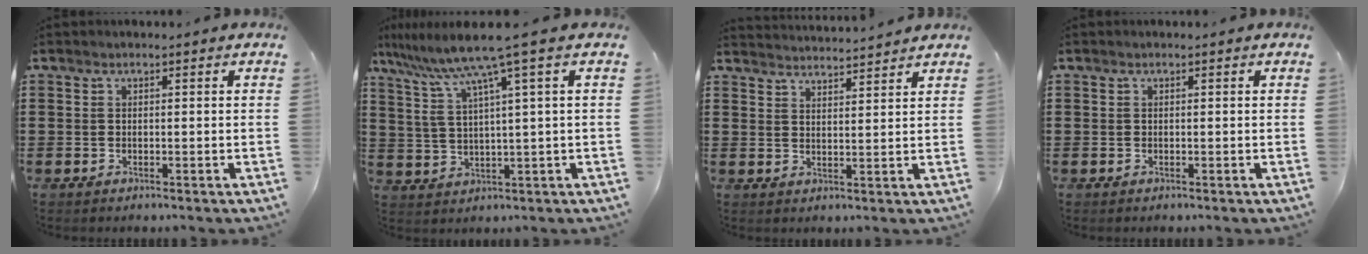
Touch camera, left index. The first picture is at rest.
{"total": 8.2, "force": [4.9, -0.6, 6.6], "torque": [-0.152, -0.028, 0.075]}
{"total": 3.0, "force": [2.9, -0.5, -0.3], "torque": [-0.004, -0.019, 0.053]}
{"total": 0.0}